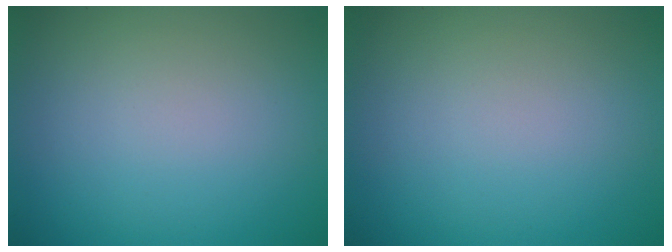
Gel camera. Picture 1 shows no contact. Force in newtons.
{"total": 0.0}